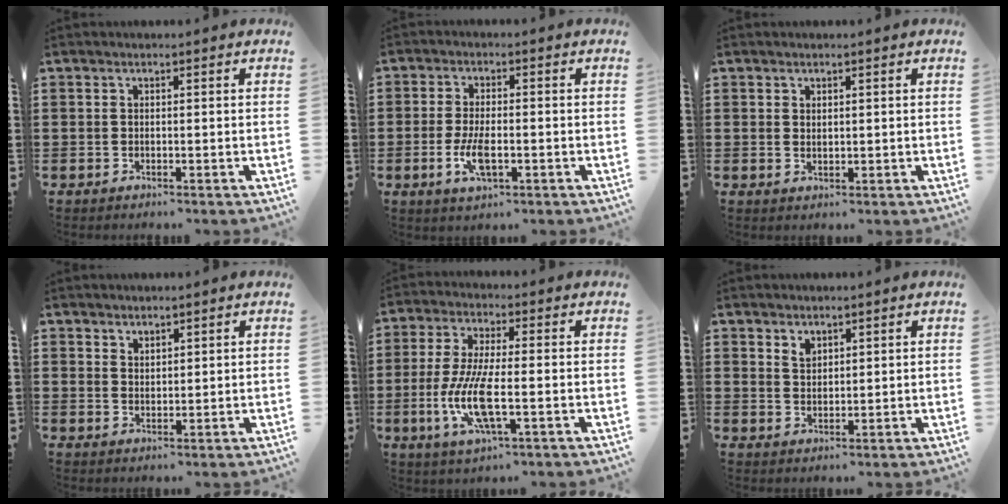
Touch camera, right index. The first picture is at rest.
{"total": 5.4, "force": [-1.5, 2.2, 4.8], "torque": [-0.108, -0.004, -0.033]}
{"total": 1.0, "force": [0.9, 0.6, 0.1], "torque": [-0.002, 0.004, 0.016]}
{"total": 1.9, "force": [1.7, 0.7, -0.1], "torque": [-0.001, 0.002, 0.034]}
{"total": 9.4, "force": [-2.4, 2.6, 8.7], "torque": [-0.191, -0.017, -0.048]}
{"total": 1.9, "force": [1.5, 1.1, 0.4], "torque": [-0.012, 0.003, 0.030]}